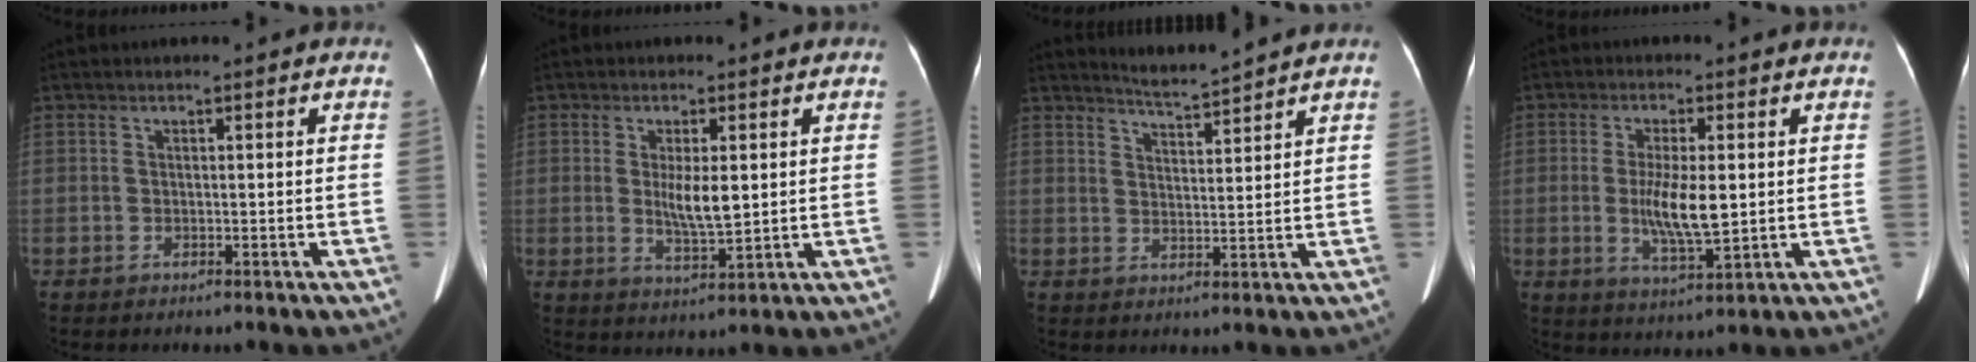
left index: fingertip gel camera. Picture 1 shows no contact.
{"total": 5.1, "force": [0.6, 1.1, 5.0], "torque": [-0.091, -0.009, 0.015]}
{"total": 4.1, "force": [4.0, -1.1, 0.4], "torque": [-0.015, -0.008, 0.072]}
{"total": 7.2, "force": [0.1, 1.5, 7.1], "torque": [-0.138, -0.015, 0.004]}